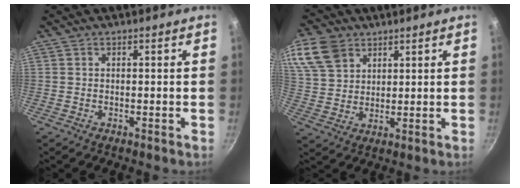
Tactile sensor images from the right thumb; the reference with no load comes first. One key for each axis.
{"total": 11.4, "fx": 6.2, "fy": 8.0, "fz": 5.3, "tx": -0.096, "ty": -0.008, "tz": 0.126}